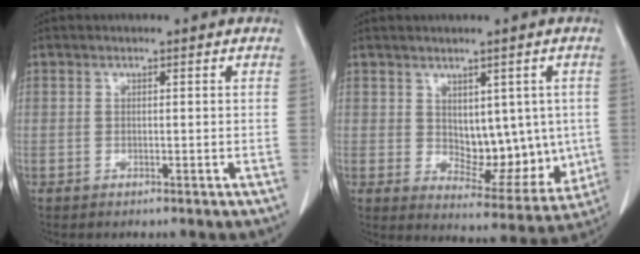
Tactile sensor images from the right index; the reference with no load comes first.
{"total": 10.0, "force": [0.8, 5.8, 8.2], "torque": [-0.094, -0.003, 0.032]}